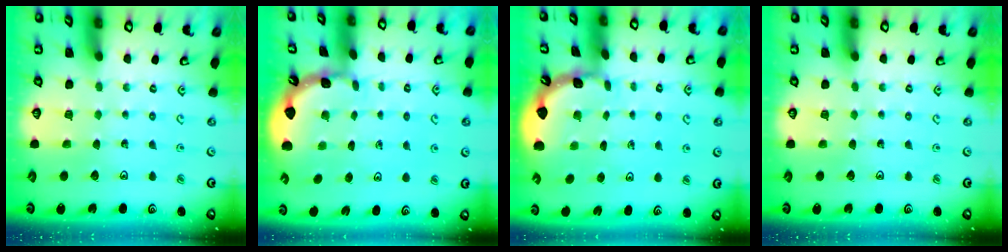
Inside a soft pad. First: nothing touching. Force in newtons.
{"total": 1.6, "press": 1.6, "slide": 0.2}
{"total": 1.6, "press": 1.6, "slide": 0.2}
{"total": 0.0}